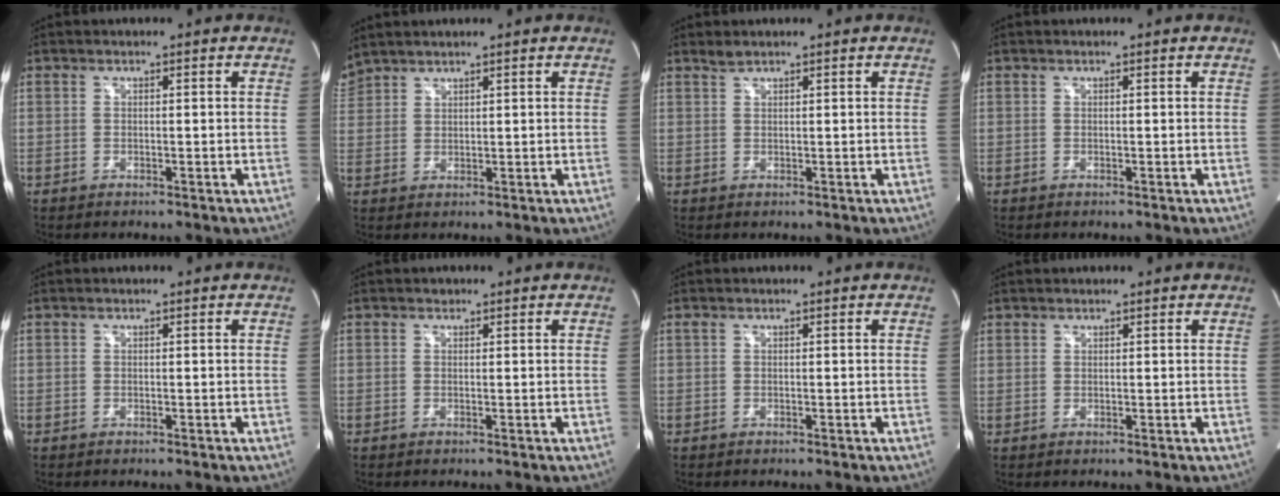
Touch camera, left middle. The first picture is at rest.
{"total": 4.2, "force": [4.0, 0.6, 1.0], "torque": [-0.033, 0.029, 0.086]}
{"total": 1.0, "force": [0.9, 0.0, 0.2], "torque": [-0.007, 0.003, 0.023]}
{"total": 0.0}
{"total": 0.0}
{"total": 0.5, "force": [0.4, 0.3, 0.0], "torque": [-0.003, 0.001, 0.005]}
{"total": 0.0}
{"total": 1.0, "force": [0.8, 0.7, -0.1], "torque": [0.007, 0.003, 0.009]}